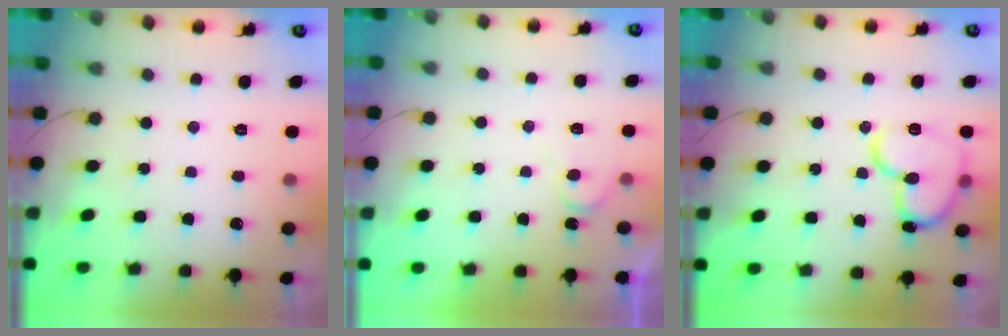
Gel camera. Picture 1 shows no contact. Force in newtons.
{"total": 4.6, "press": 4.6, "slide": 0.4}
{"total": 15.3, "press": 15.1, "slide": 2.0}